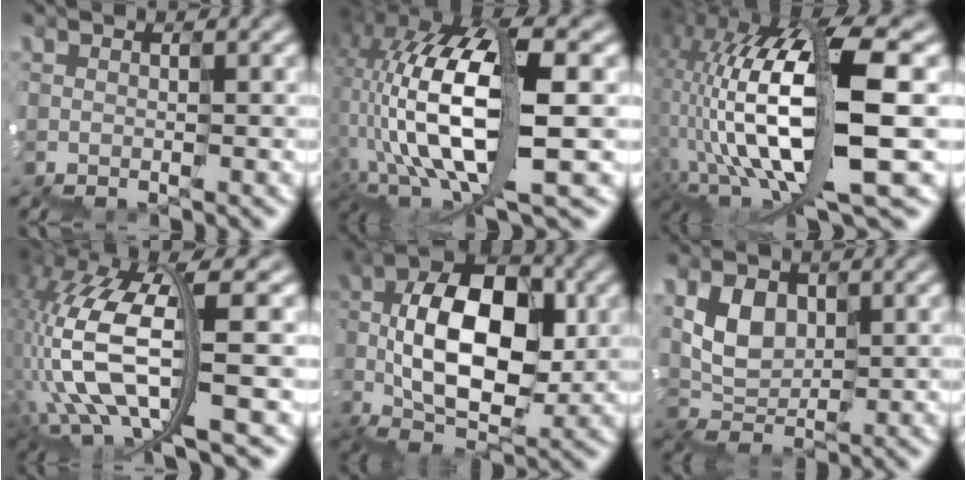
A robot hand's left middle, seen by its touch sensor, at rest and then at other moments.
{"total": 12.4, "force": [-1.6, 5.5, 11.0], "torque": [-0.229, 0.015, -0.033]}
{"total": 13.6, "force": [-1.1, 4.7, 12.8], "torque": [-0.266, 0.015, -0.010]}
{"total": 9.6, "force": [-1.0, 3.6, 8.8], "torque": [-0.203, 0.002, -0.023]}
{"total": 9.7, "force": [-0.4, 5.8, 7.8], "torque": [-0.125, 0.019, -0.016]}
{"total": 2.9, "force": [1.5, 2.3, 0.9], "torque": [-0.023, 0.007, 0.028]}